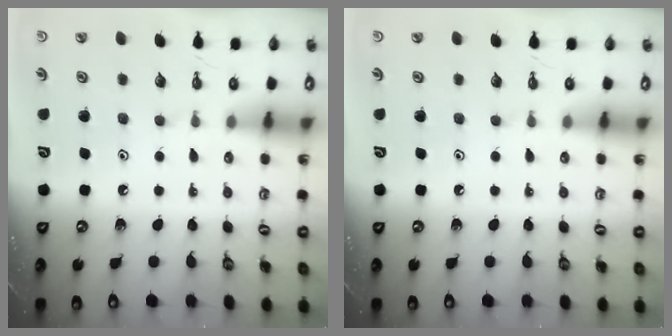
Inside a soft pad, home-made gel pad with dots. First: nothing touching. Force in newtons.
{"total": 0.0}